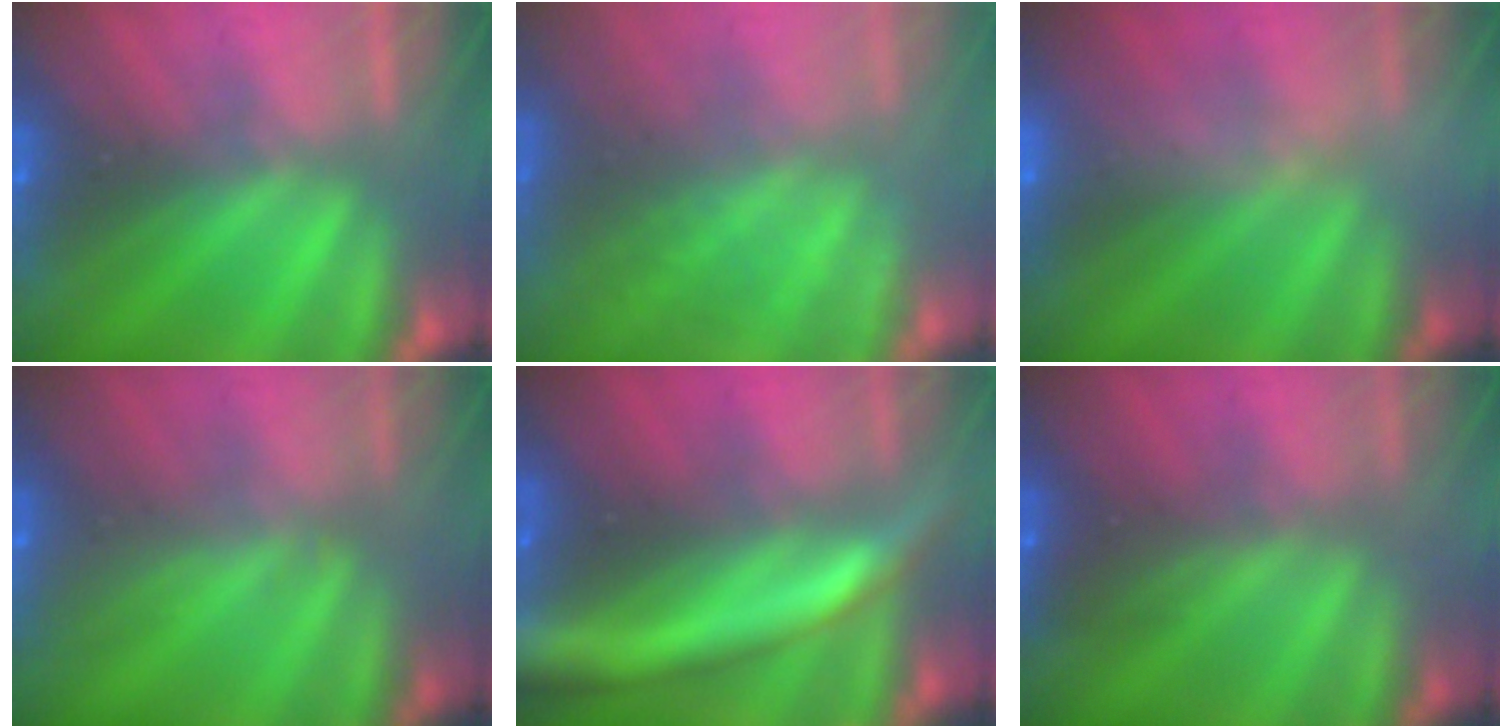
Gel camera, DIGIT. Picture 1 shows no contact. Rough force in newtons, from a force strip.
{"total": 2.8}
{"total": 2.6}
{"total": 2.3}
{"total": 6.6}
{"total": 2.0}